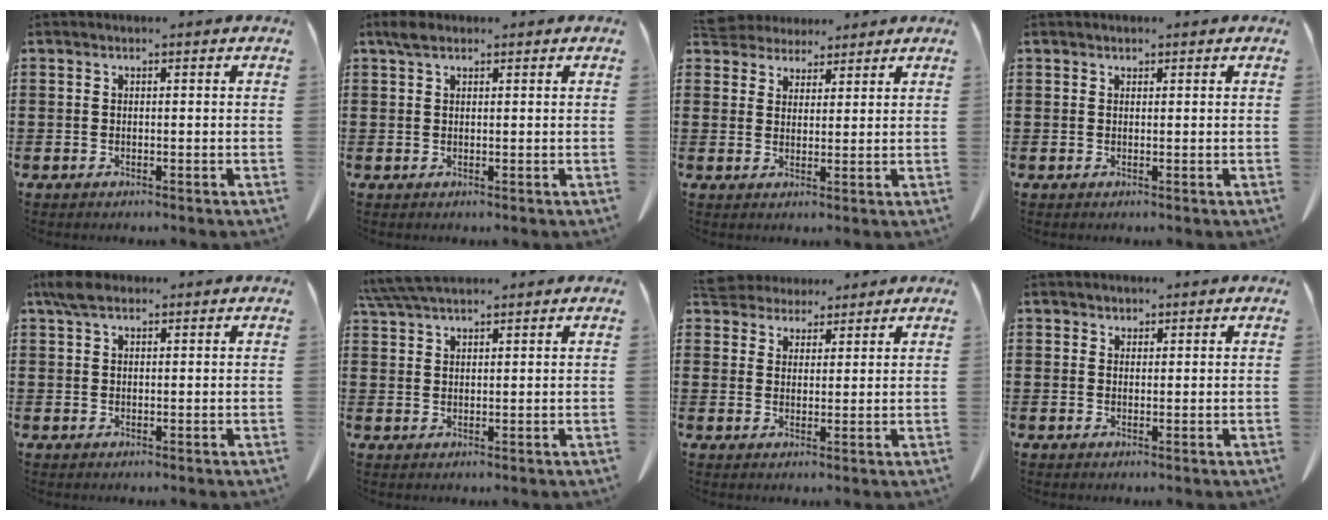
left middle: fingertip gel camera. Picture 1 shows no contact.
{"total": 1.9, "force": [1.2, 0.8, 1.1], "torque": [-0.027, 0.004, 0.023]}
{"total": 4.1, "force": [3.8, 1.5, 0.1], "torque": [-0.019, -0.009, 0.074]}
{"total": 0.7, "force": [0.6, 0.3, 0.0], "torque": [-0.002, -0.001, 0.013]}
{"total": 3.1, "force": [2.1, 1.2, 2.0], "torque": [-0.046, 0.005, 0.039]}
{"total": 5.0, "force": [4.3, 0.5, 2.5], "torque": [-0.061, -0.006, 0.081]}
{"total": 4.5, "force": [4.2, 1.6, 0.2], "torque": [-0.024, -0.010, 0.080]}
{"total": 1.4, "force": [1.3, 0.7, -0.1], "torque": [-0.003, 0.001, 0.026]}